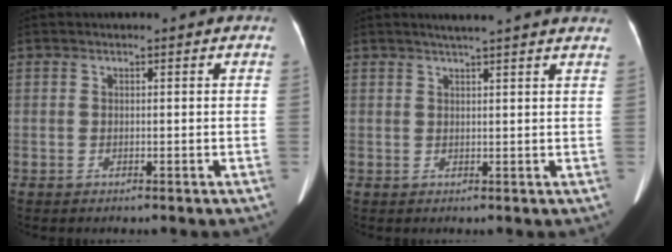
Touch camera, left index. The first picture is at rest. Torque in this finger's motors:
{"motor_torque": [0.03, -0.12, -0.06, 0.02]}